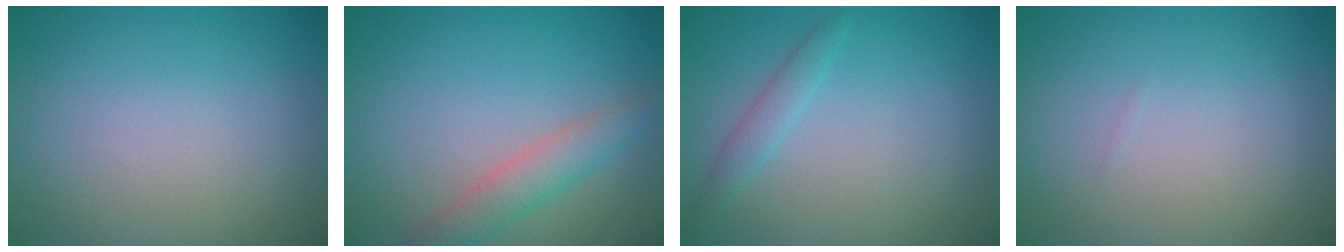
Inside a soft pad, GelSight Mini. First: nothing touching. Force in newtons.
{"total": 2.9, "press": 2.9, "slide": 0.2}
{"total": 1.5, "press": 1.5, "slide": 0.0}
{"total": 0.0}